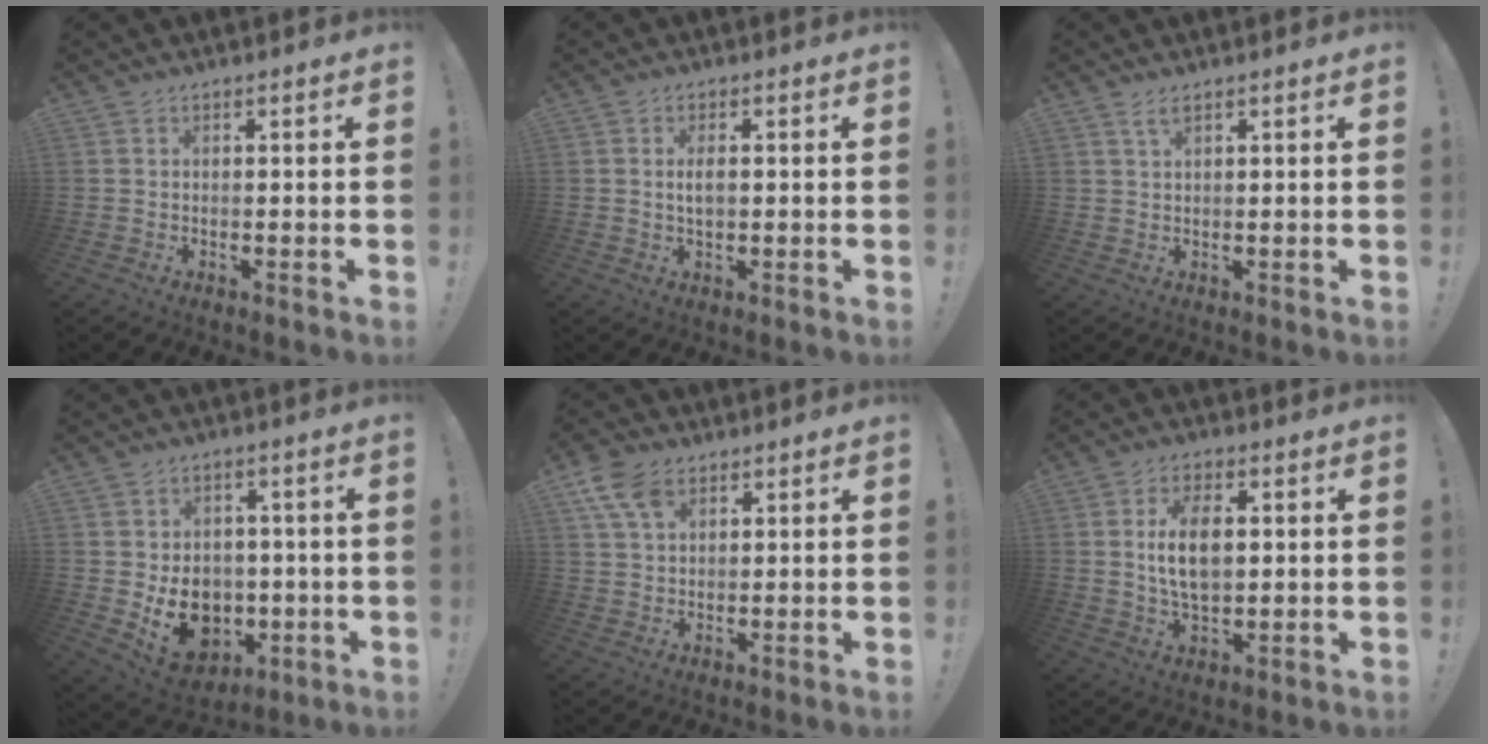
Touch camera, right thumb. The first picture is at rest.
{"total": 2.9, "force": [0.1, 1.2, 2.6], "torque": [-0.046, 0.003, 0.000]}
{"total": 2.2, "force": [1.4, 0.4, 1.6], "torque": [-0.028, -0.003, 0.024]}
{"total": 12.4, "force": [-2.2, 10.6, 6.0], "torque": [-0.107, 0.007, -0.028]}
{"total": 9.0, "force": [4.6, 5.6, 5.3], "torque": [-0.096, -0.002, 0.093]}
{"total": 10.5, "force": [1.4, 5.8, 8.6], "torque": [-0.142, -0.005, 0.019]}